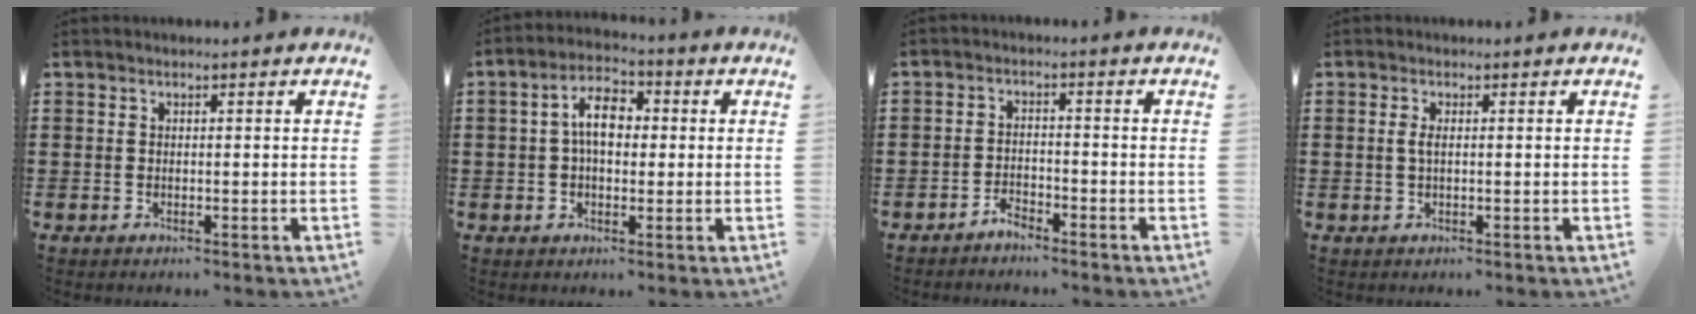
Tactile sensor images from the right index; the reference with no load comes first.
{"total": 6.1, "force": [0.4, 3.4, 5.1], "torque": [-0.093, 0.013, 0.001]}
{"total": 2.2, "force": [-2.2, 0.4, 0.2], "torque": [-0.012, 0.003, -0.044]}
{"total": 1.4, "force": [0.0, 0.4, 1.3], "torque": [-0.033, -0.001, -0.003]}